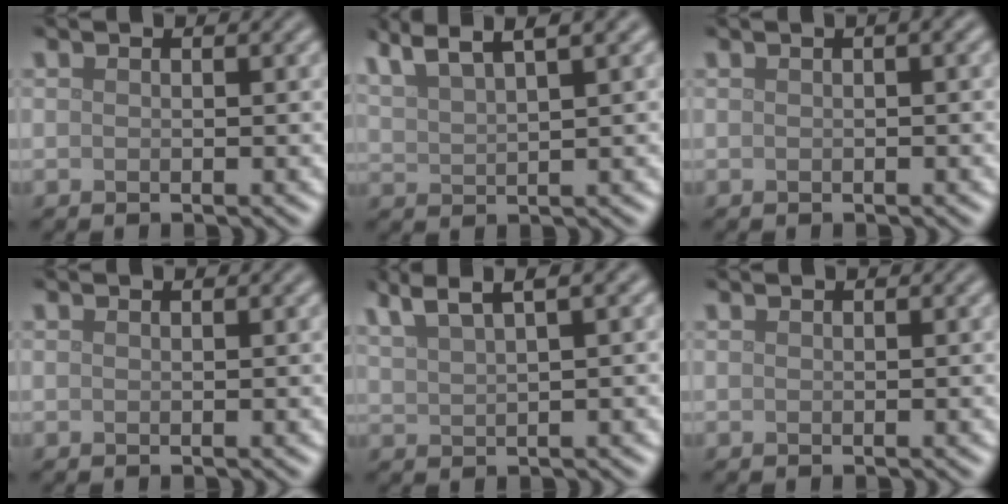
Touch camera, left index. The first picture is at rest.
{"total": 5.9, "force": [4.5, 1.2, 3.8], "torque": [-0.062, 0.020, 0.078]}
{"total": 1.7, "force": [0.6, 0.4, 1.5], "torque": [-0.019, 0.010, 0.006]}
{"total": 0.6, "force": [0.5, 0.1, 0.3], "torque": [-0.003, 0.003, 0.007]}
{"total": 5.4, "force": [4.0, 1.1, 3.5], "torque": [-0.058, 0.022, 0.072]}
{"total": 0.0}